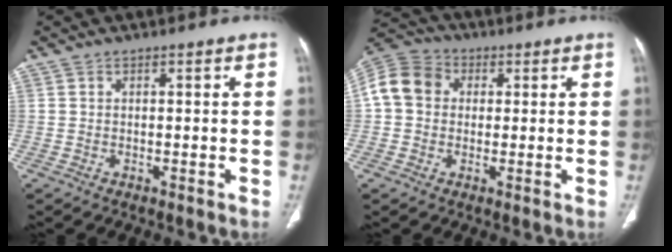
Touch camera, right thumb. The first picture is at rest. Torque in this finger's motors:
{"motor_torque": [1.00, 0.89, 0.27, -0.36, 0.06]}